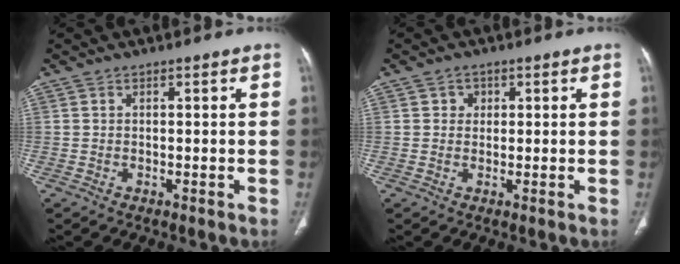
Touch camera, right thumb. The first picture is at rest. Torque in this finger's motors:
{"motor_torque": [-0.59, 0.17, -0.28, 0.30, 0.06]}